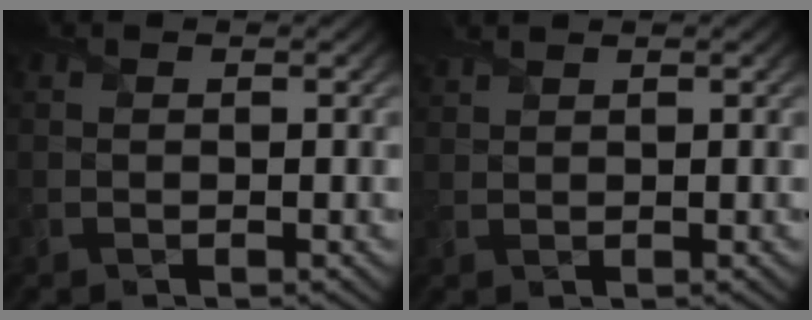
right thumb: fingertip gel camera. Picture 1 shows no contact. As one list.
[{"total": 1.7, "force": [1.6, 0.2, 0.5], "torque": [-0.018, 0.010, 0.038]}]